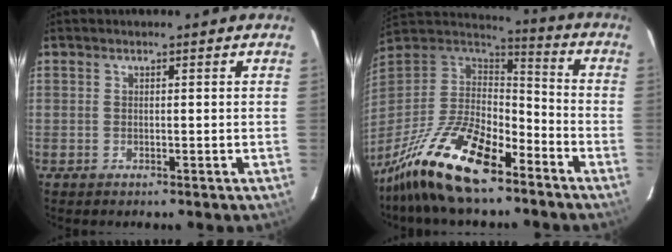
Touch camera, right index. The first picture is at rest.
{"total": 21.0, "force": [-14.2, 7.7, 13.4], "torque": [-0.275, -0.022, -0.257]}